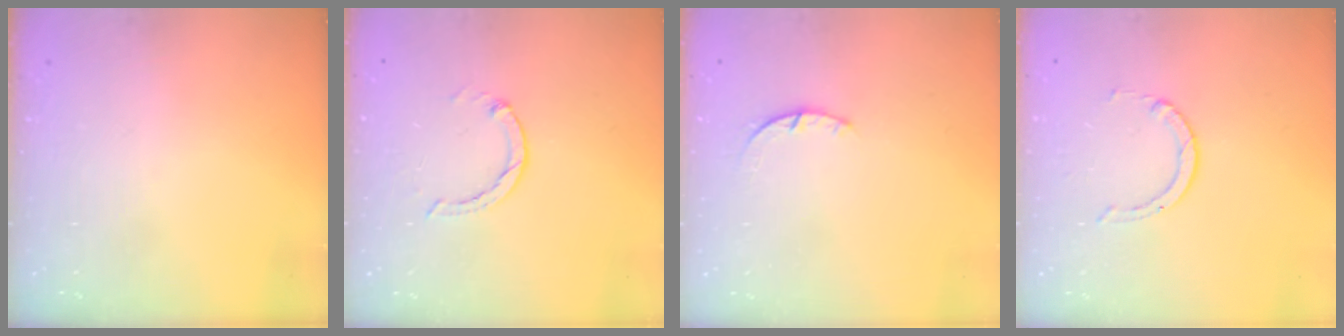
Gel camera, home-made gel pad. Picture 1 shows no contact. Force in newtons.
{"total": 0.0}
{"total": 1.2, "press": 1.2, "slide": 0.3}
{"total": 1.5, "press": 1.5, "slide": 0.2}